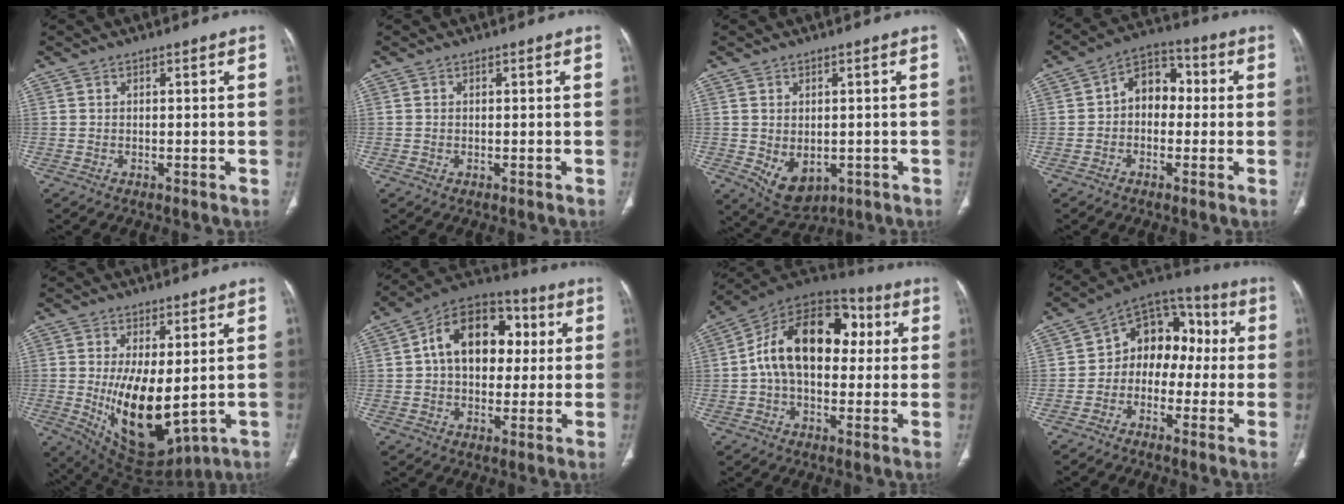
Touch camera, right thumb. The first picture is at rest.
{"total": 0.0}
{"total": 7.4, "force": [-1.6, 5.1, 5.1], "torque": [-0.066, -0.005, -0.002]}
{"total": 8.5, "force": [0.1, 6.3, 5.8], "torque": [-0.053, 0.031, -0.014]}
{"total": 14.2, "force": [-0.3, 6.6, 12.6], "torque": [-0.198, -0.029, 0.020]}
{"total": 17.0, "force": [2.9, 11.5, 12.2], "torque": [-0.152, 0.023, 0.038]}
{"total": 19.7, "force": [2.3, 12.6, 15.0], "torque": [-0.221, 0.039, 0.029]}
{"total": 12.6, "force": [-0.6, 9.5, 8.3], "torque": [-0.071, 0.048, -0.032]}